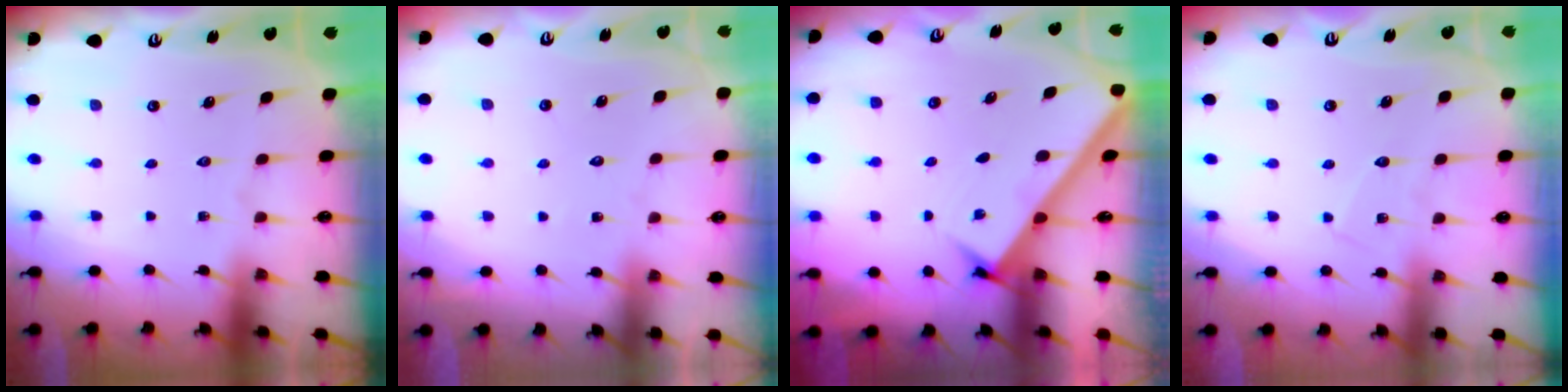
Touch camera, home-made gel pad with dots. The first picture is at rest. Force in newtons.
{"total": 5.1, "press": 5.0, "slide": 0.4}
{"total": 2.4, "press": 2.4, "slide": 0.2}
{"total": 4.2, "press": 4.2, "slide": 0.5}